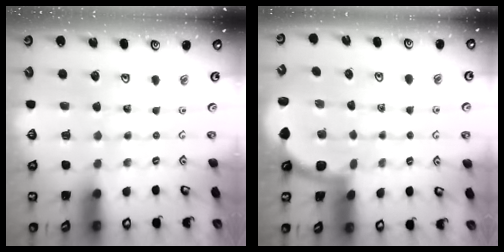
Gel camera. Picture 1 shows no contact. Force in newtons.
{"total": 1.9, "press": 1.9, "slide": 0.0}